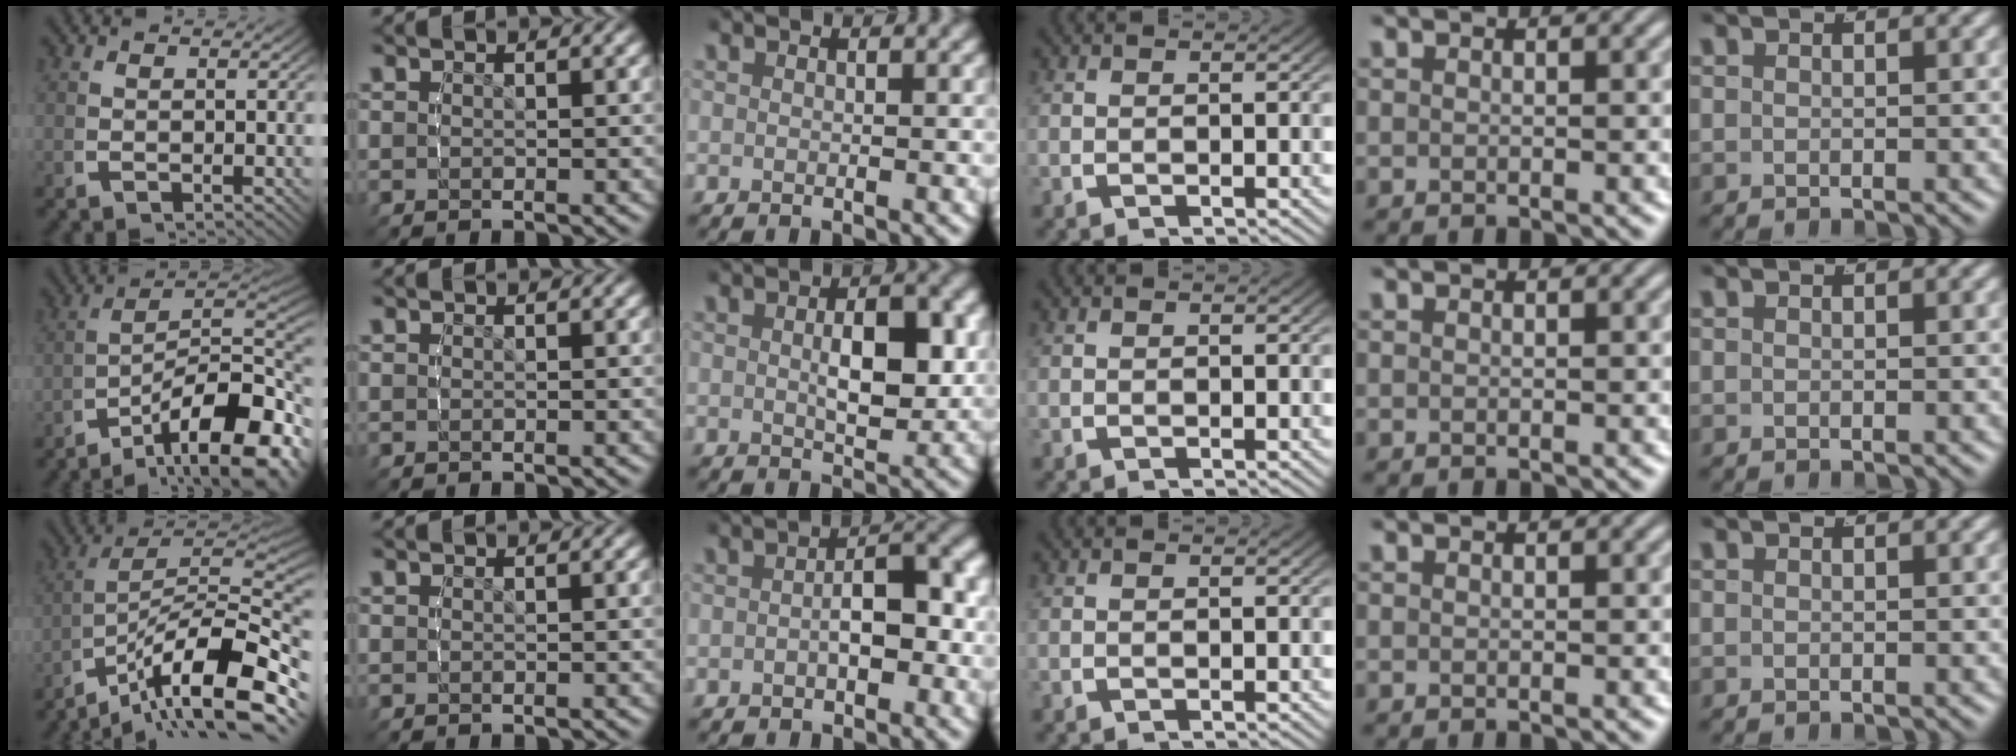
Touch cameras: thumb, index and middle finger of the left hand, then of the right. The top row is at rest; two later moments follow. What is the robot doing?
{"motion": "lift_and_place", "object": "glue stick"}